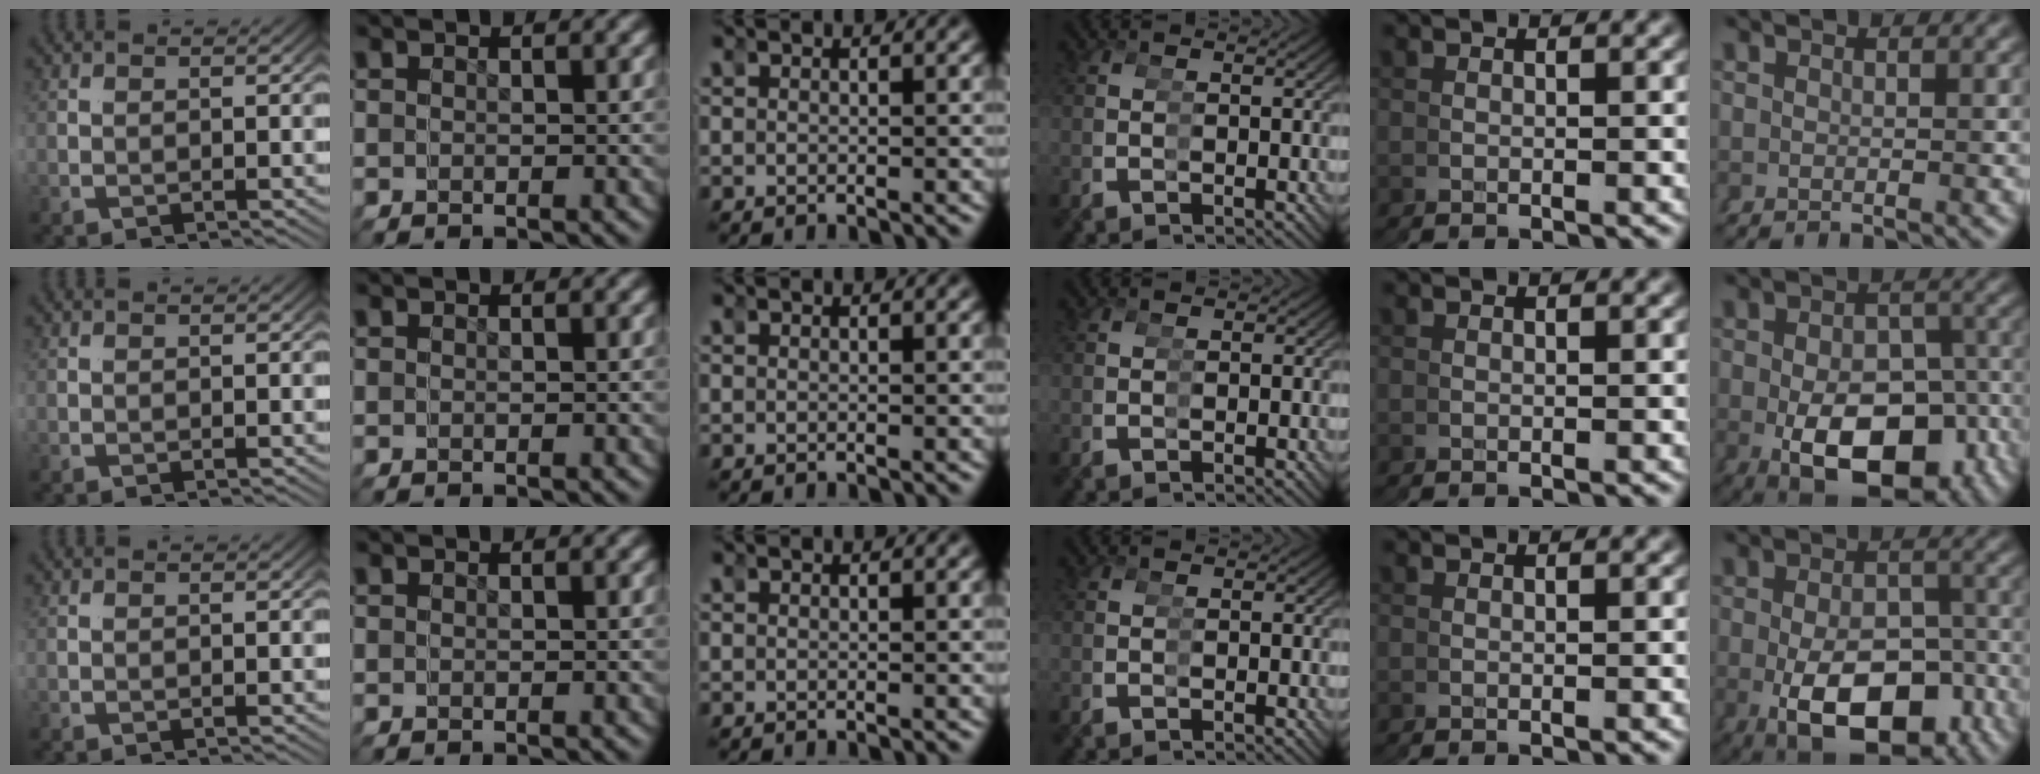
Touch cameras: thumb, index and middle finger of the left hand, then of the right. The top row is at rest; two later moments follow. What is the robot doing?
{"motion": "grasp_and_lifting", "object": "tape"}